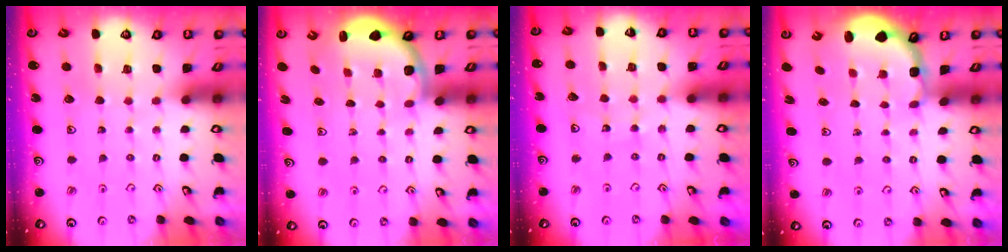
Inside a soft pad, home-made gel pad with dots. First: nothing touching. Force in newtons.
{"total": 3.4, "press": 2.7, "slide": 2.1}
{"total": 5.5, "press": 5.5, "slide": 0.7}
{"total": 2.6, "press": 1.9, "slide": 1.8}